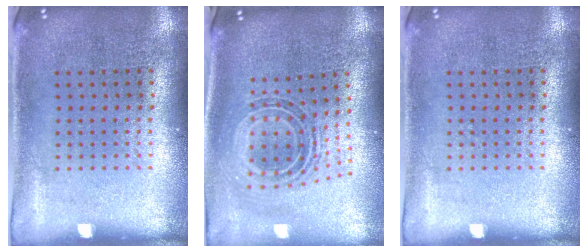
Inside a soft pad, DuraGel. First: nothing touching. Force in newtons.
{"total": 1.0, "press": 0.9, "slide": 0.5}
{"total": 0.0}